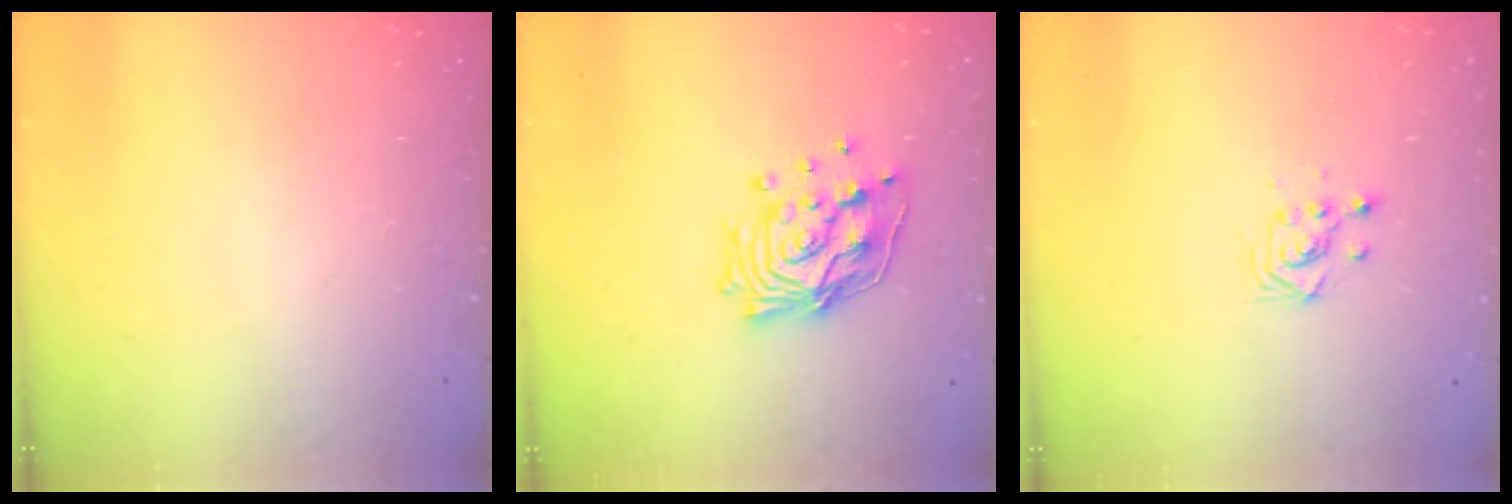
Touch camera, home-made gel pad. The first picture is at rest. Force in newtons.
{"total": 15.4, "press": 15.2, "slide": 1.8}
{"total": 2.9, "press": 2.9, "slide": 0.1}